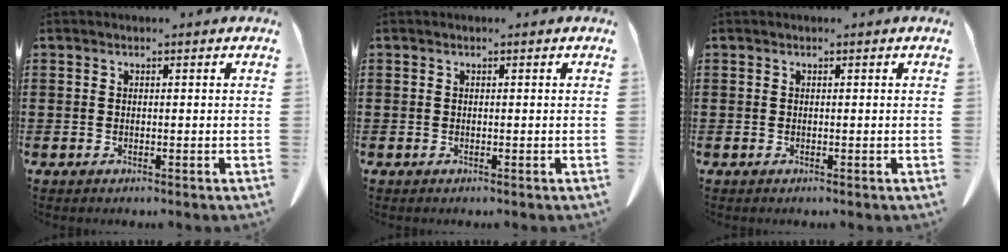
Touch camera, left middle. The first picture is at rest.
{"total": 0.0}
{"total": 0.0}